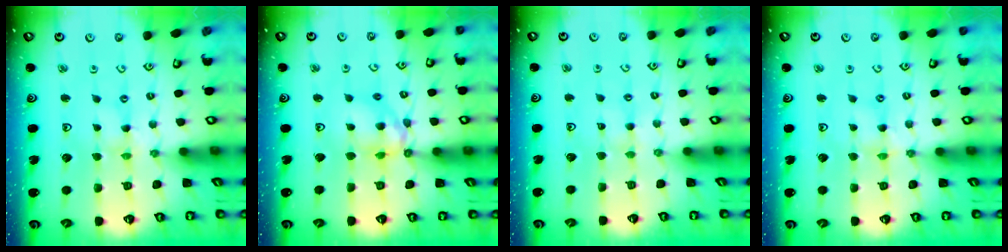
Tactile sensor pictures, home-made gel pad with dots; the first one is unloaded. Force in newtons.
{"total": 11.2, "press": 11.1, "slide": 0.9}
{"total": 2.0, "press": 2.0, "slide": 0.3}
{"total": 0.7, "press": 0.6, "slide": 0.2}